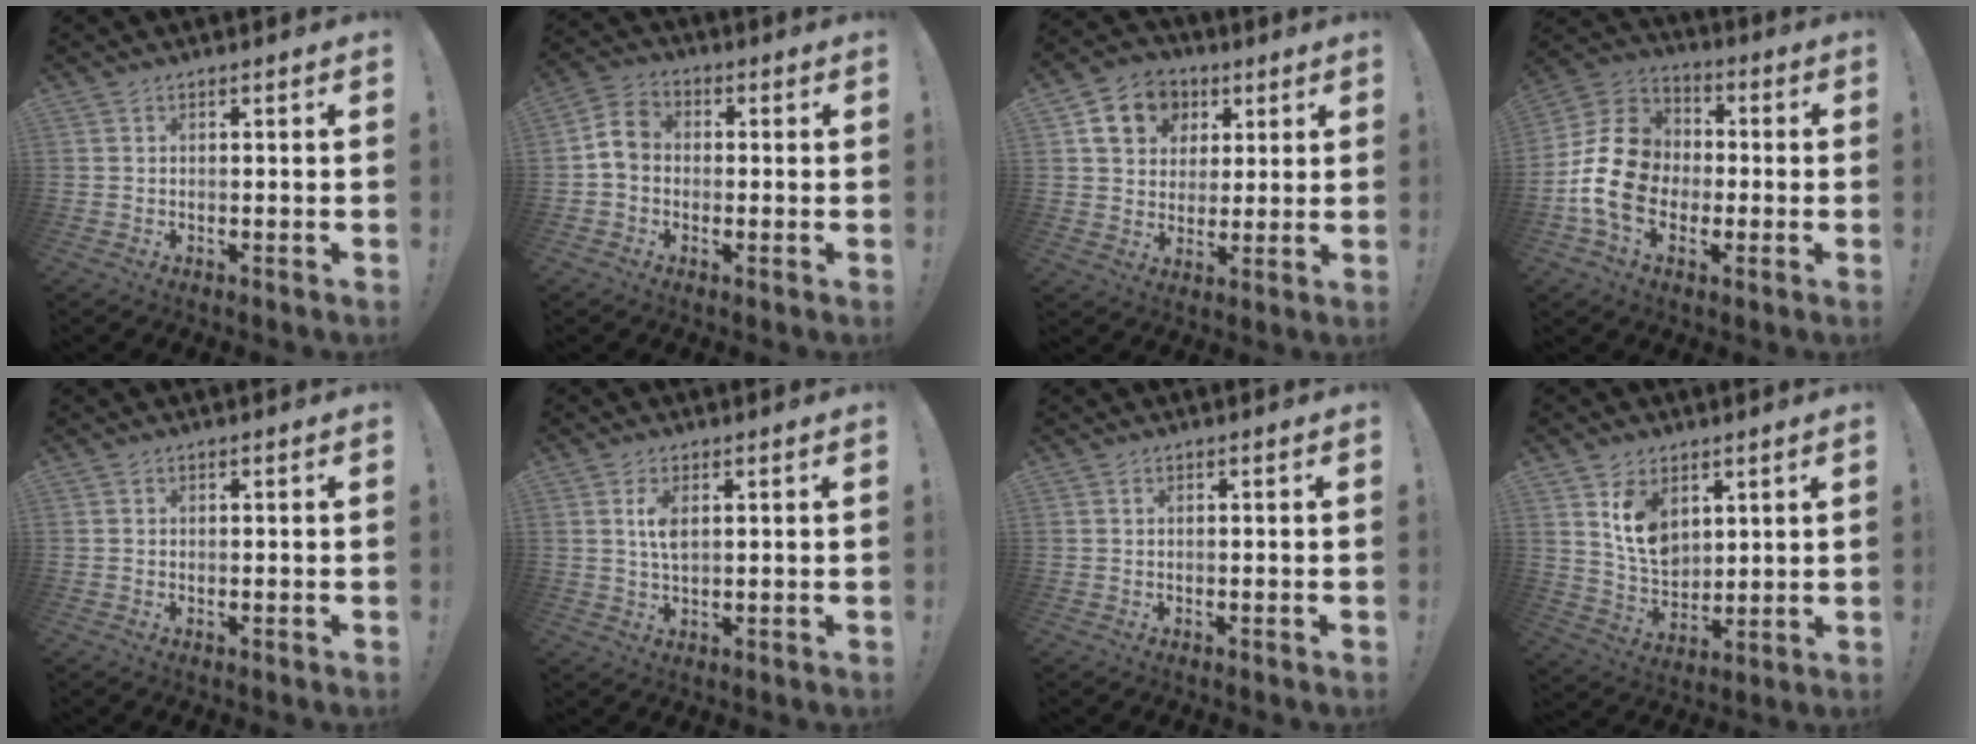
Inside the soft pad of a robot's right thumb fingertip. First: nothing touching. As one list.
[{"total": 7.6, "force": [-0.4, 6.1, 4.5], "torque": [-0.080, 0.023, 0.000]}, {"total": 12.9, "force": [5.3, 10.6, 5.1], "torque": [-0.066, -0.016, 0.106]}, {"total": 17.2, "force": [-3.1, 13.6, 10.1], "torque": [-0.179, 0.033, -0.045]}, {"total": 0.0}, {"total": 4.4, "force": [1.2, 2.1, 3.7], "torque": [-0.074, -0.003, 0.017]}, {"total": 0.0}, {"total": 10.5, "force": [5.1, 7.5, 5.2], "torque": [-0.079, -0.027, 0.102]}]